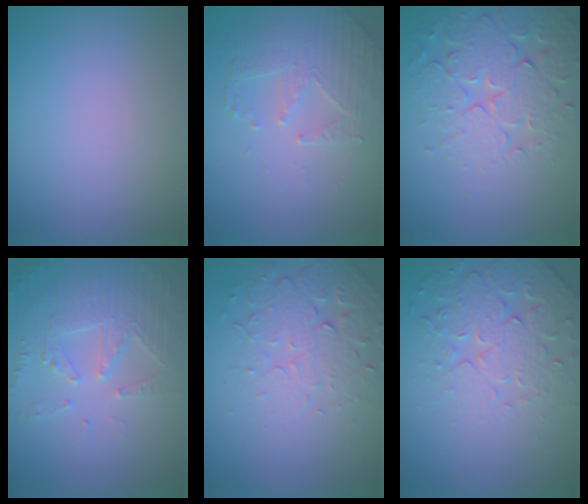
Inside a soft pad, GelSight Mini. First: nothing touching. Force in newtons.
{"total": 2.5, "press": 2.2, "slide": 1.2}
{"total": 5.1, "press": 5.0, "slide": 1.0}
{"total": 5.1, "press": 3.7, "slide": 3.6}
{"total": 4.9, "press": 3.4, "slide": 3.6}
{"total": 4.5, "press": 4.4, "slide": 0.9}